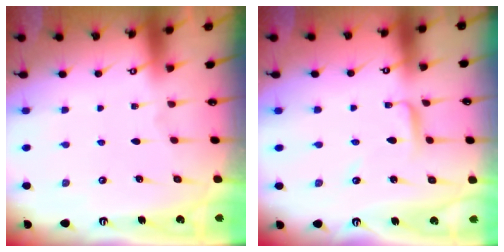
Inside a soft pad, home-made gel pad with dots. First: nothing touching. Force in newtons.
{"total": 3.6, "press": 3.6, "slide": 0.2}